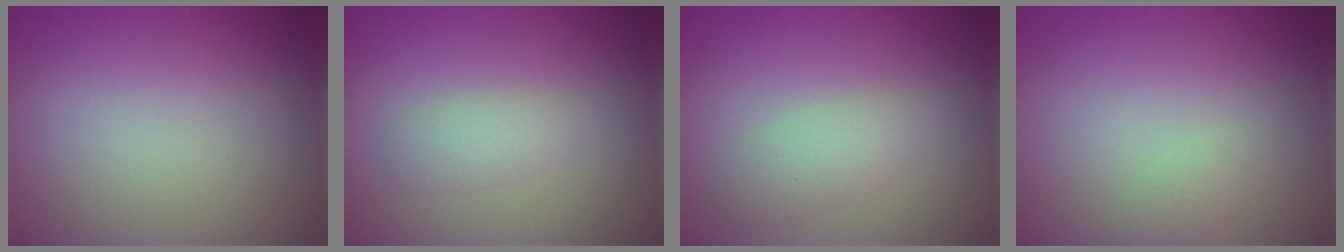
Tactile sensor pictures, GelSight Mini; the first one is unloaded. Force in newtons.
{"total": 1.7, "press": 1.7, "slide": 0.1}
{"total": 2.3, "press": 2.3, "slide": 0.1}
{"total": 1.0, "press": 1.0, "slide": 0.0}